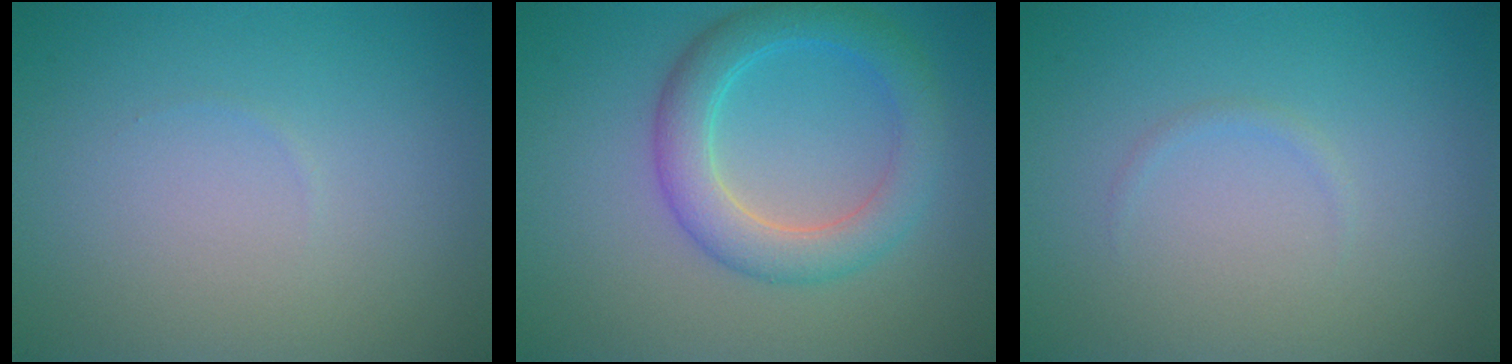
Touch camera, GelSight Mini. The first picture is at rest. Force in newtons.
{"total": 4.7, "press": 4.7, "slide": 0.1}
{"total": 0.5, "press": 0.5, "slide": 0.0}